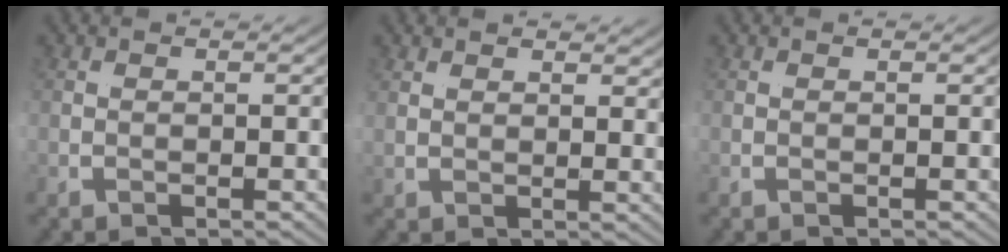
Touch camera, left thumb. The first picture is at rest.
{"total": 1.6, "force": [1.5, -0.1, 0.3], "torque": [0.004, 0.008, 0.024]}
{"total": 0.0}